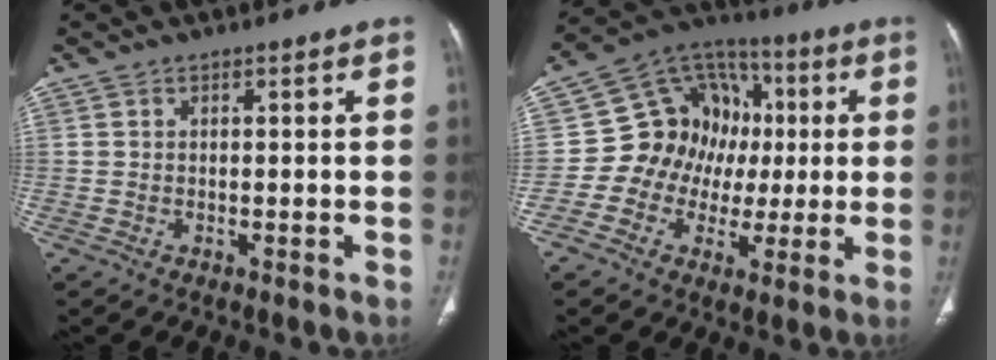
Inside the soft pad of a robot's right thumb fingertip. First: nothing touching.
{"total": 15.5, "force": [-0.1, 13.9, 6.9], "torque": [-0.055, 0.039, -0.005]}